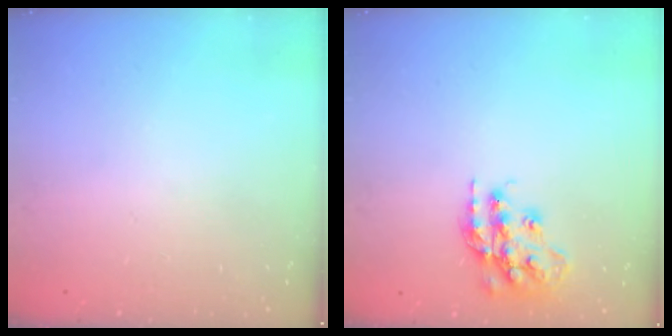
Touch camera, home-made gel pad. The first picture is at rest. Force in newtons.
{"total": 16.5, "press": 16.5, "slide": 1.0}